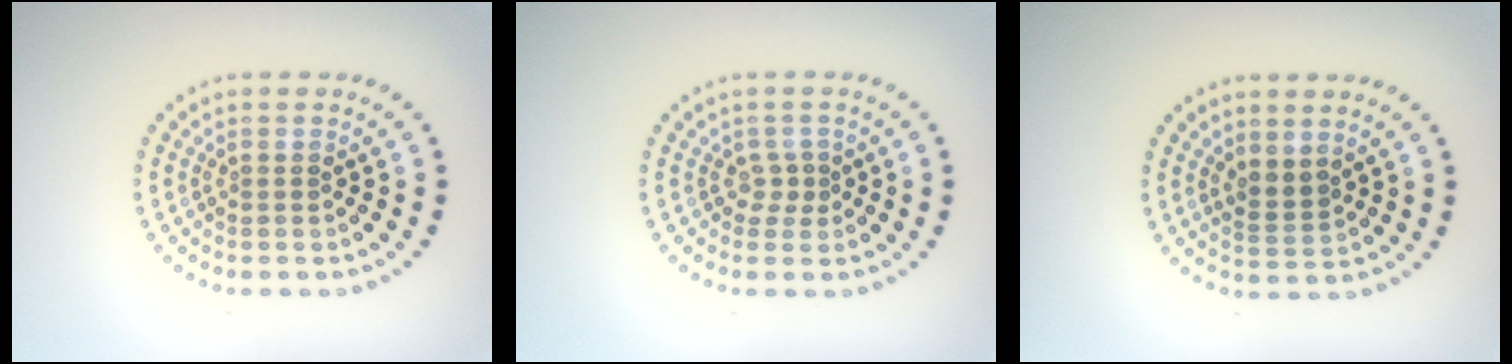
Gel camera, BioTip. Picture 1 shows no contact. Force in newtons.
{"total": 1.1, "press": 0.8, "slide": 0.8}
{"total": 1.7, "press": 1.3, "slide": 1.1}